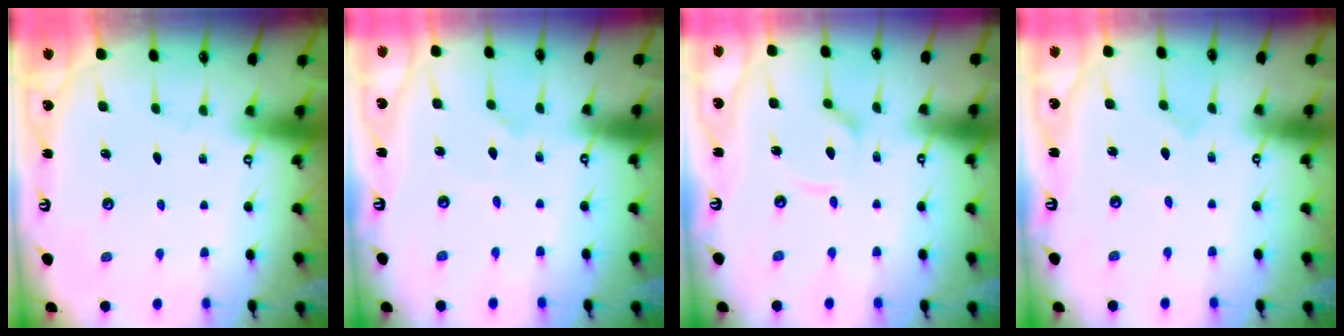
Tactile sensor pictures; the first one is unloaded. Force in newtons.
{"total": 1.3, "press": 1.2, "slide": 0.4}
{"total": 5.7, "press": 5.7, "slide": 0.5}
{"total": 0.0}